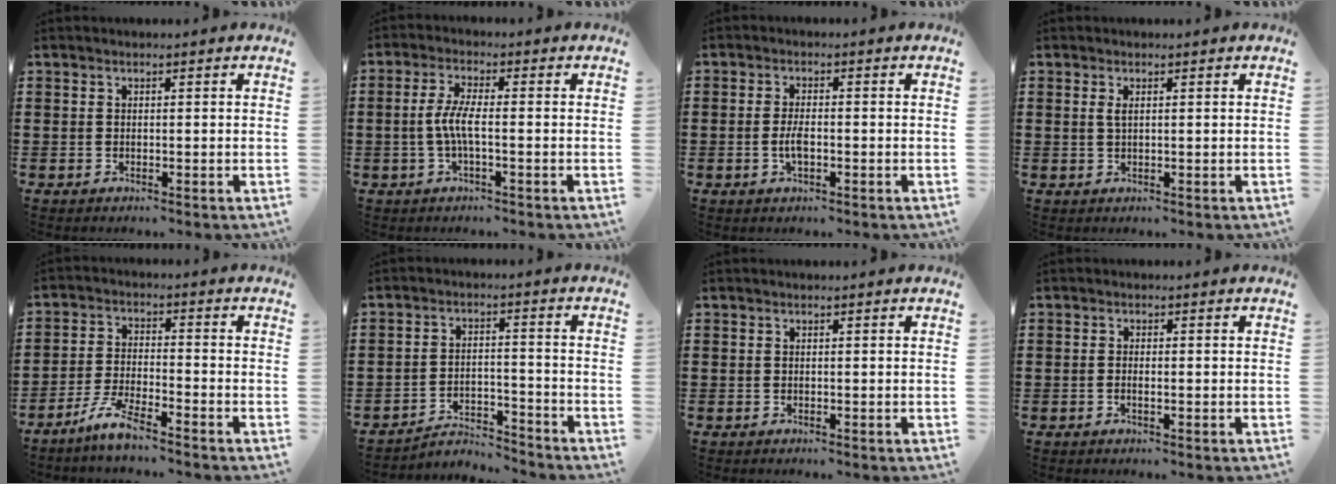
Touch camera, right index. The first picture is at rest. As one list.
[{"total": 4.5, "force": [-1.0, 0.9, 4.3], "torque": [-0.100, -0.005, -0.027]}, {"total": 3.1, "force": [-0.8, 1.0, 2.8], "torque": [-0.060, -0.003, -0.017]}, {"total": 1.2, "force": [0.4, 0.4, 1.1], "torque": [-0.022, 0.004, 0.006]}, {"total": 5.5, "force": [-4.5, 0.2, 3.1], "torque": [-0.086, -0.015, -0.092]}, {"total": 4.0, "force": [-3.9, 0.7, 0.7], "torque": [-0.017, 0.008, -0.081]}, {"total": 0.0}, {"total": 0.9, "force": [-0.3, 0.2, 0.8], "torque": [-0.015, -0.003, -0.005]}]